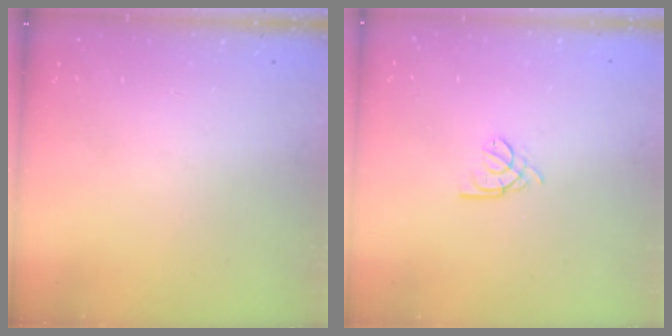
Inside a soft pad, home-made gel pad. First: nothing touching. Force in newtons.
{"total": 2.2, "press": 2.1, "slide": 0.5}